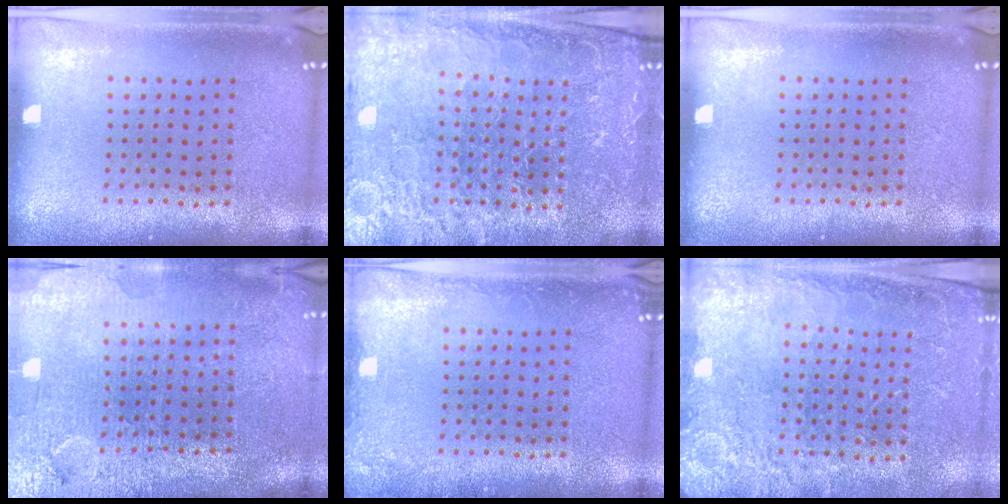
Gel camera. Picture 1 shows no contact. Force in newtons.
{"total": 4.1, "press": 4.0, "slide": 1.0}
{"total": 0.0}
{"total": 3.8, "press": 3.4, "slide": 1.6}
{"total": 1.3, "press": 1.3, "slide": 0.1}
{"total": 2.7, "press": 2.6, "slide": 0.3}